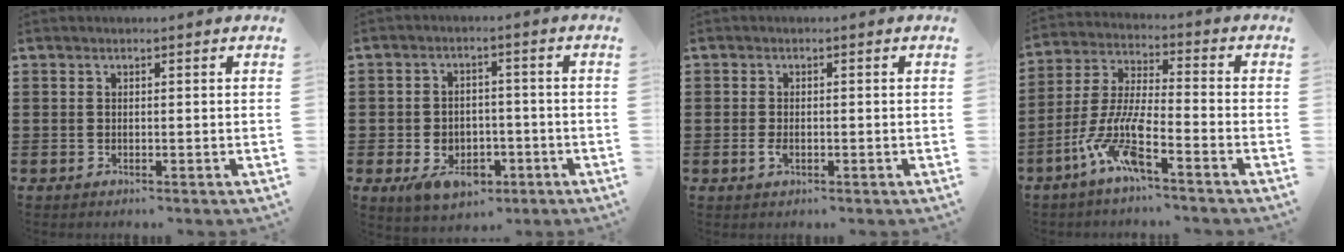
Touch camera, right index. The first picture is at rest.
{"total": 5.6, "force": [-2.6, 3.9, 3.0], "torque": [-0.052, 0.006, -0.046]}
{"total": 1.5, "force": [-0.5, 0.8, 1.2], "torque": [-0.033, -0.007, -0.009]}
{"total": 9.0, "force": [-5.8, 1.3, 6.7], "torque": [-0.170, -0.015, -0.117]}